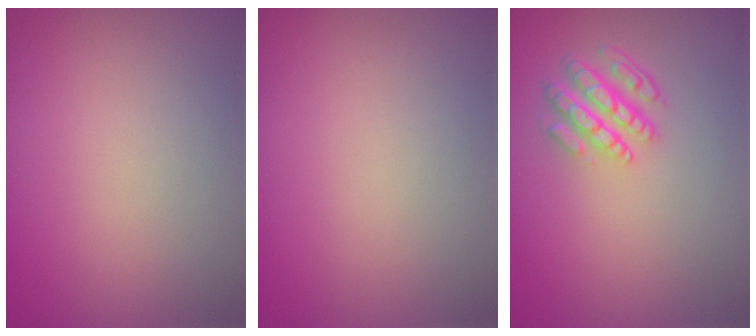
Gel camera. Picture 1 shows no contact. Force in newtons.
{"total": 0.0}
{"total": 4.5, "press": 3.5, "slide": 2.9}